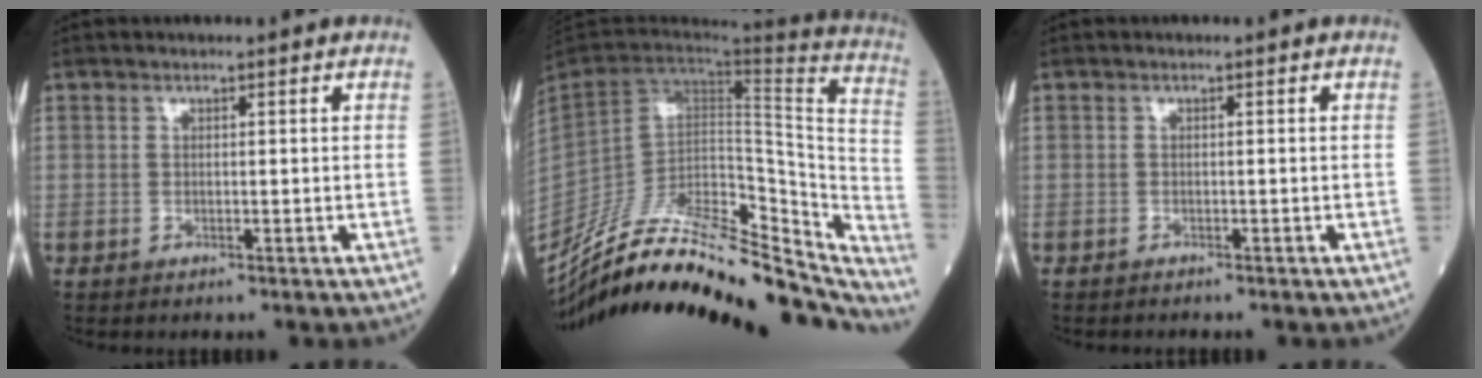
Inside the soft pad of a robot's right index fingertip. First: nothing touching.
{"total": 41.4, "force": [-36.4, 9.4, 17.2], "torque": [-0.233, -0.056, -0.514]}
{"total": 0.6, "force": [-0.6, 0.0, 0.0], "torque": [-0.007, -0.001, -0.011]}